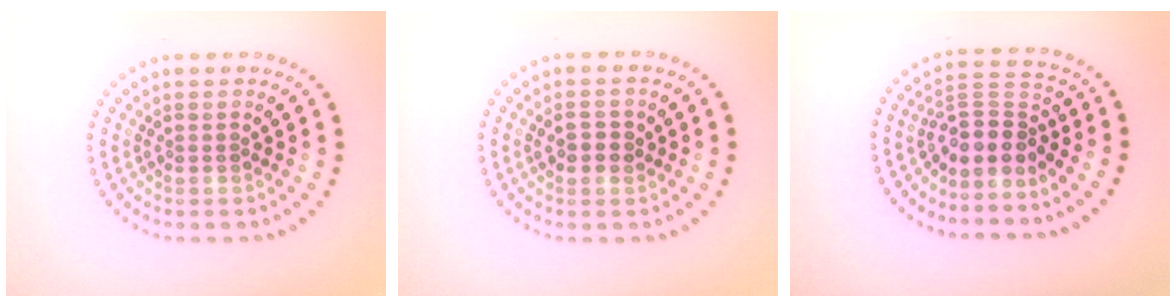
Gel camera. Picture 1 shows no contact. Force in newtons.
{"total": 2.1, "press": 2.1, "slide": 0.2}
{"total": 3.5, "press": 2.6, "slide": 2.4}